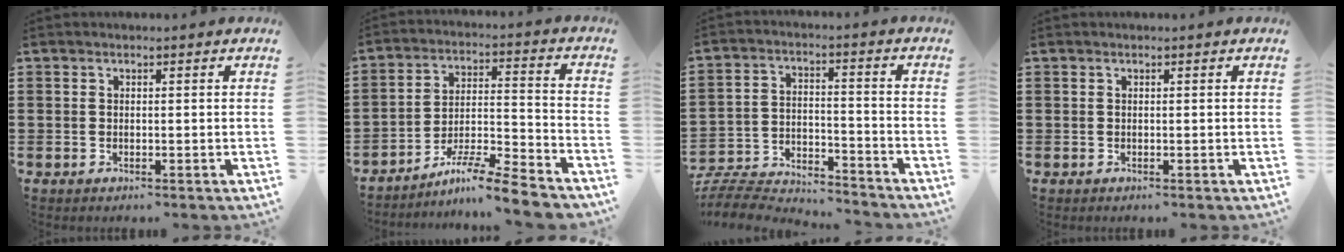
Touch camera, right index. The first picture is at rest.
{"total": 8.7, "force": [-7.6, 0.1, 4.3], "torque": [-0.075, 0.008, -0.149]}
{"total": 6.3, "force": [-6.2, 0.8, 1.0], "torque": [-0.032, 0.000, -0.128]}
{"total": 0.0}